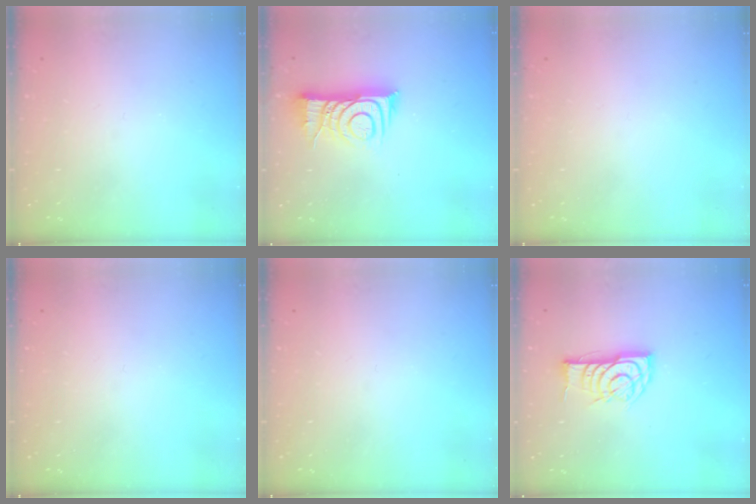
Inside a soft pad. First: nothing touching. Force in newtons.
{"total": 10.3, "press": 10.3, "slide": 0.9}
{"total": 1.6, "press": 1.6, "slide": 0.1}
{"total": 0.0}
{"total": 0.0}
{"total": 12.2, "press": 12.2, "slide": 0.8}